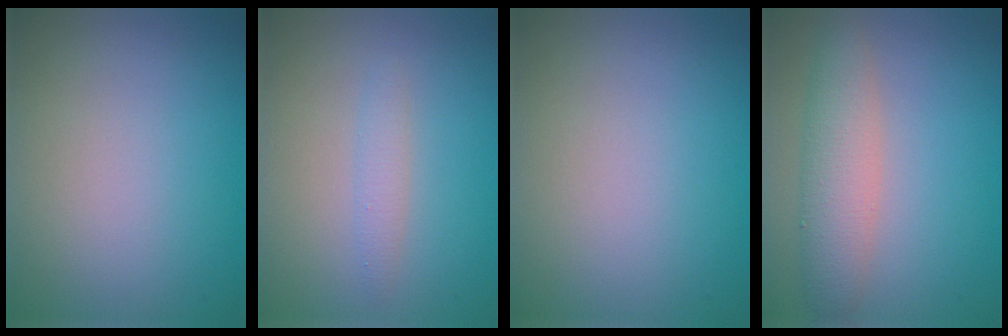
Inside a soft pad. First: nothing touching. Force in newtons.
{"total": 1.3, "press": 1.3, "slide": 0.0}
{"total": 0.0}
{"total": 4.0, "press": 4.0, "slide": 0.2}